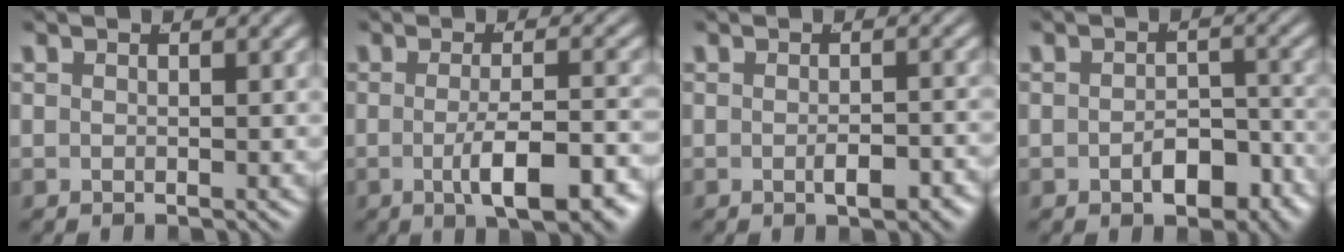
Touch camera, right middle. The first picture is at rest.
{"total": 5.8, "force": [-2.6, 1.3, 5.0], "torque": [-0.076, -0.016, -0.032]}
{"total": 1.9, "force": [-1.2, 0.5, 1.4], "torque": [-0.016, 0.003, -0.020]}
{"total": 4.0, "force": [-2.7, 1.9, 2.2], "torque": [-0.026, -0.007, -0.035]}